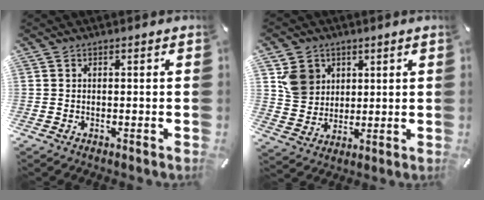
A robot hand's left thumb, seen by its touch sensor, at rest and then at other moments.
{"total": 8.4, "force": [3.6, 7.4, 1.6], "torque": [-0.037, -0.006, 0.073]}